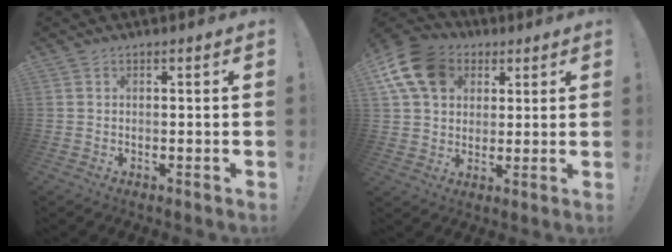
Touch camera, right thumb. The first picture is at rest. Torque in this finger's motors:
{"motor_torque": [0.35, 0.33, 1.02, 0.34, 0.20]}